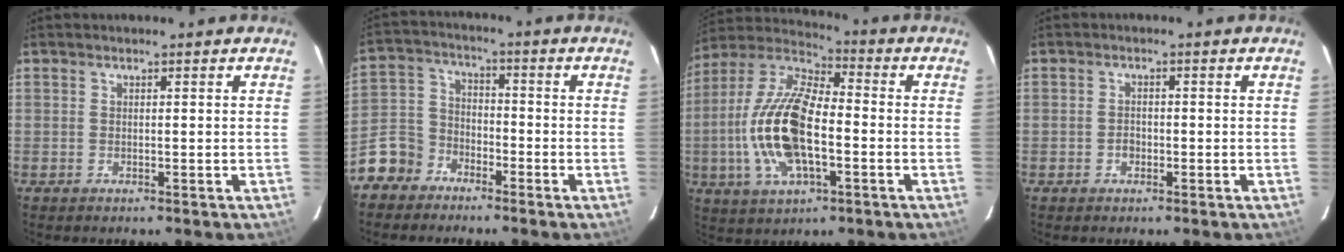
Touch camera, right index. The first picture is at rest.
{"total": 8.7, "force": [-6.0, 6.1, 1.4], "torque": [-0.048, 0.032, -0.126]}
{"total": 18.0, "force": [-3.4, 7.7, 15.9], "torque": [-0.333, 0.002, -0.070]}
{"total": 1.7, "force": [-0.7, 1.4, 0.6], "torque": [-0.011, 0.004, -0.011]}